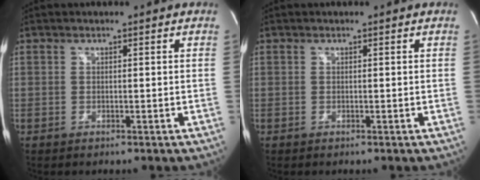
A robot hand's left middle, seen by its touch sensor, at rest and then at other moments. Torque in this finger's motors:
{"motor_torque": [-0.05, -0.01, 0.04, 0.00]}